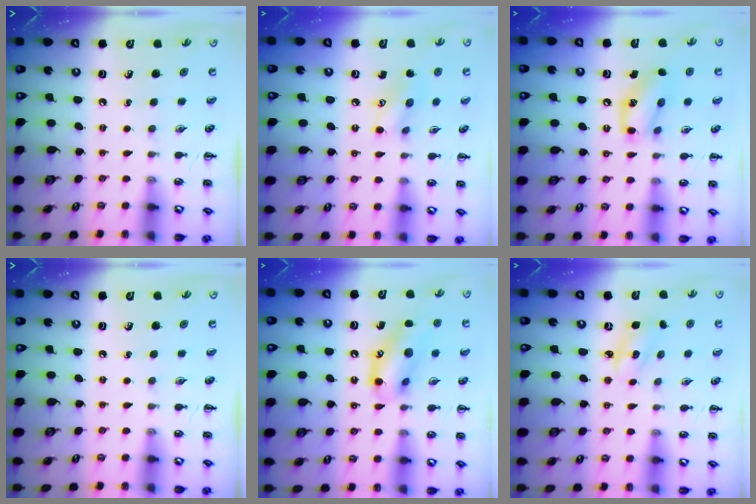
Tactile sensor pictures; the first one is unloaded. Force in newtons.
{"total": 6.5, "press": 6.3, "slide": 1.3}
{"total": 12.5, "press": 12.4, "slide": 2.0}
{"total": 0.0}
{"total": 14.2, "press": 14.0, "slide": 2.1}
{"total": 2.8, "press": 2.7, "slide": 0.7}